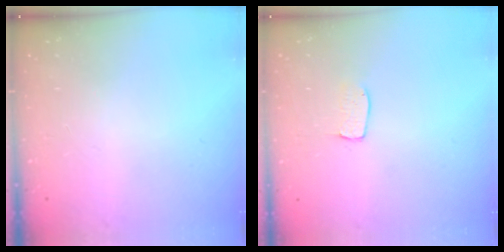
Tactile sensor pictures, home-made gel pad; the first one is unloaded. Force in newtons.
{"total": 3.5, "press": 3.4, "slide": 0.2}